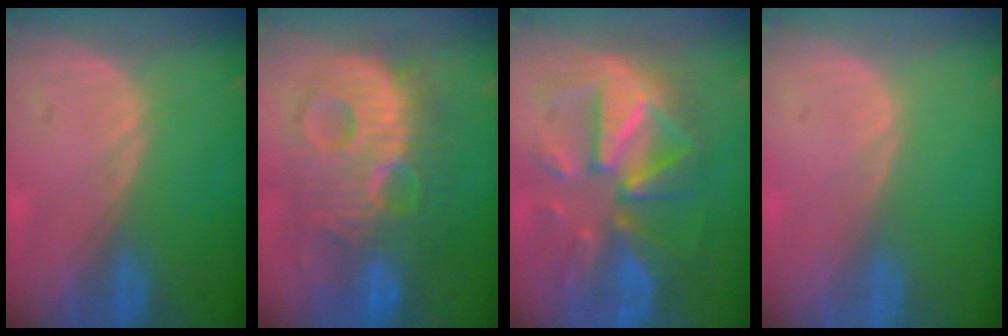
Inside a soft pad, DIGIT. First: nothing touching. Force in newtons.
{"total": 13.1, "press": 13.1, "slide": 1.1}
{"total": 12.4, "press": 12.3, "slide": 1.1}
{"total": 0.0}